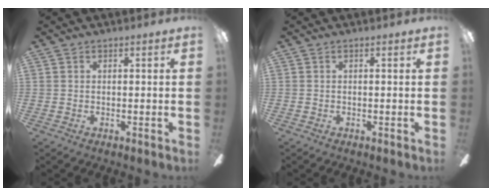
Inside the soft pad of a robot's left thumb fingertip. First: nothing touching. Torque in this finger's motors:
{"motor_torque": [0.00, 0.00, -0.03, 0.02, 0.00]}